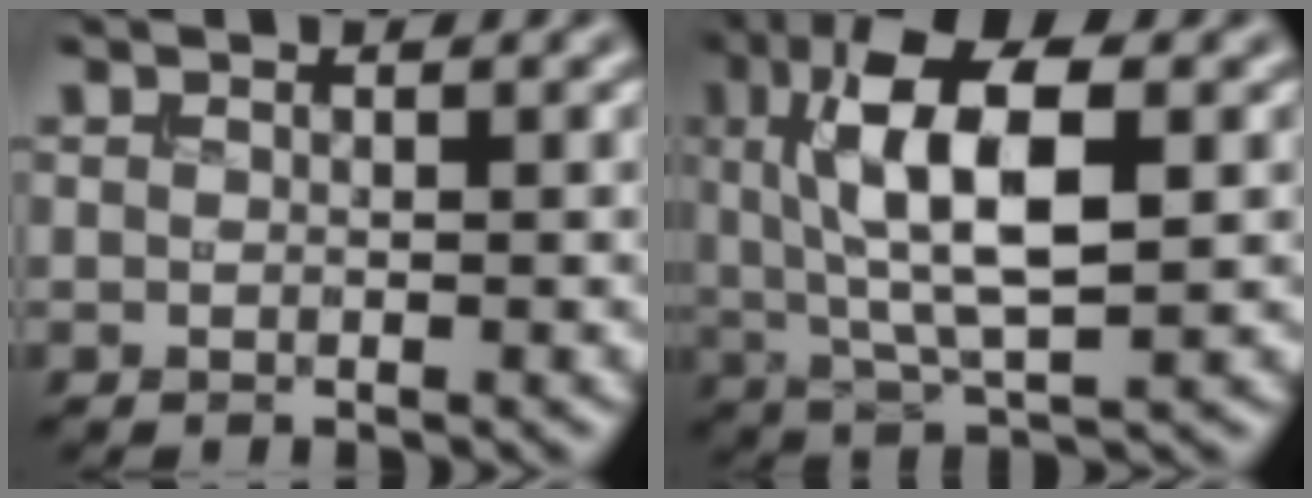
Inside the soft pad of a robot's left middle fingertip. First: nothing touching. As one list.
[{"total": 10.1, "force": [1.9, 3.6, 9.2], "torque": [-0.168, 0.011, 0.028]}]